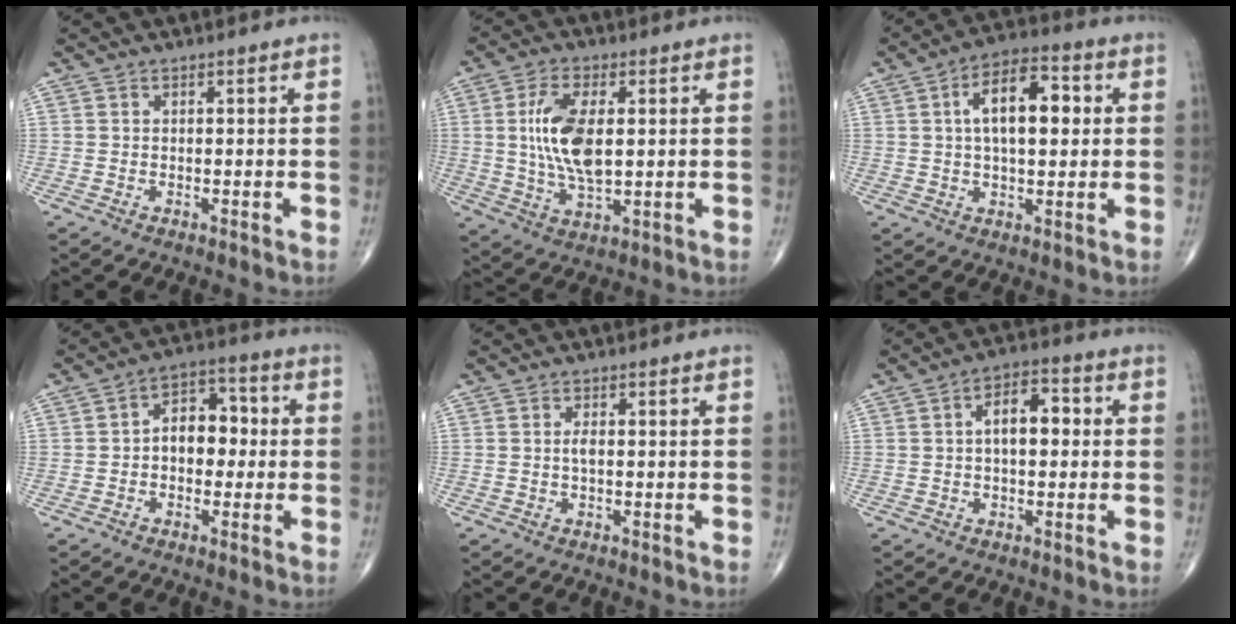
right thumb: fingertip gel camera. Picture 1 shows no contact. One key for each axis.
{"total": 11.7, "fx": 1.4, "fy": 5.4, "fz": 10.3, "tx": -0.203, "ty": -0.010, "tz": 0.029}
{"total": 12.3, "fx": 2.3, "fy": 6.0, "fz": 10.4, "tx": -0.156, "ty": 0.015, "tz": 0.031}
{"total": 8.4, "fx": -0.2, "fy": 5.7, "fz": 6.2, "tx": -0.062, "ty": 0.028, "tz": -0.014}
{"total": 1.2, "fx": 0.0, "fy": 0.4, "fz": 1.1, "tx": -0.024, "ty": 0.000, "tz": -0.001}
{"total": 8.6, "fx": 1.0, "fy": 4.6, "fz": 7.1, "tx": -0.099, "ty": 0.022, "tz": 0.009}